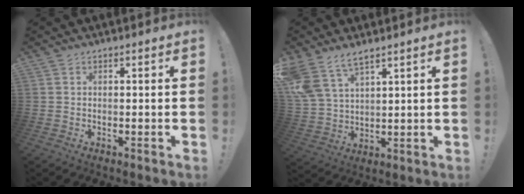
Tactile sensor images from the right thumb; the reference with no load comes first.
{"total": 9.6, "force": [7.2, 4.3, 4.6], "torque": [-0.107, -0.035, 0.146]}